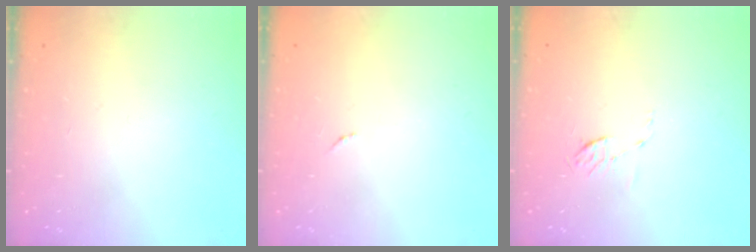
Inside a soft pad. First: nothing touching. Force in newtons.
{"total": 3.3, "press": 3.3, "slide": 0.1}
{"total": 4.0, "press": 3.7, "slide": 1.4}